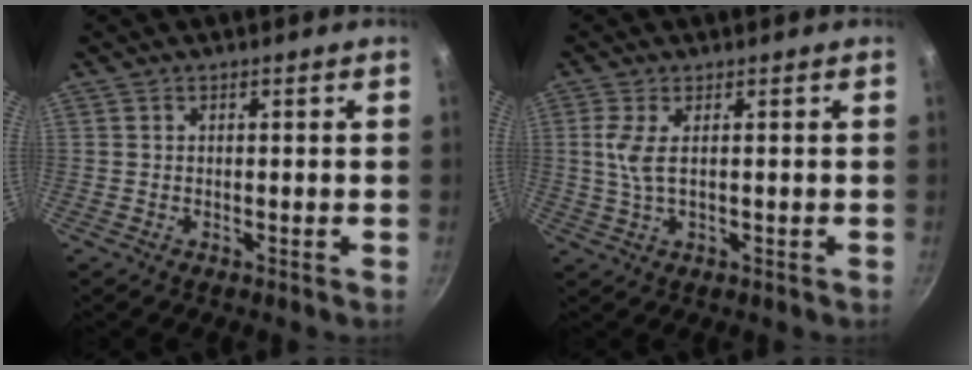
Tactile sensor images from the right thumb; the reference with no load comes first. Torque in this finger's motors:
{"motor_torque": [0.44, 0.31, 0.78, 0.08, 0.23]}